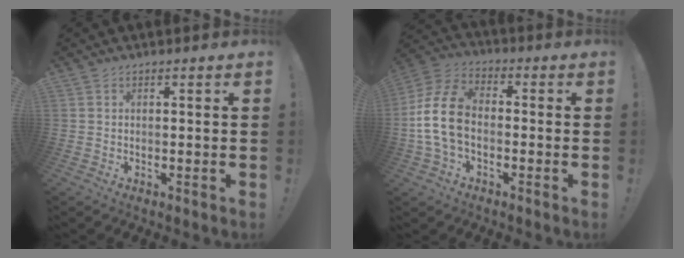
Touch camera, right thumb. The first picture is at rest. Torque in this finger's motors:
{"motor_torque": [0.23, 0.62, 0.77, 0.40, 0.38]}